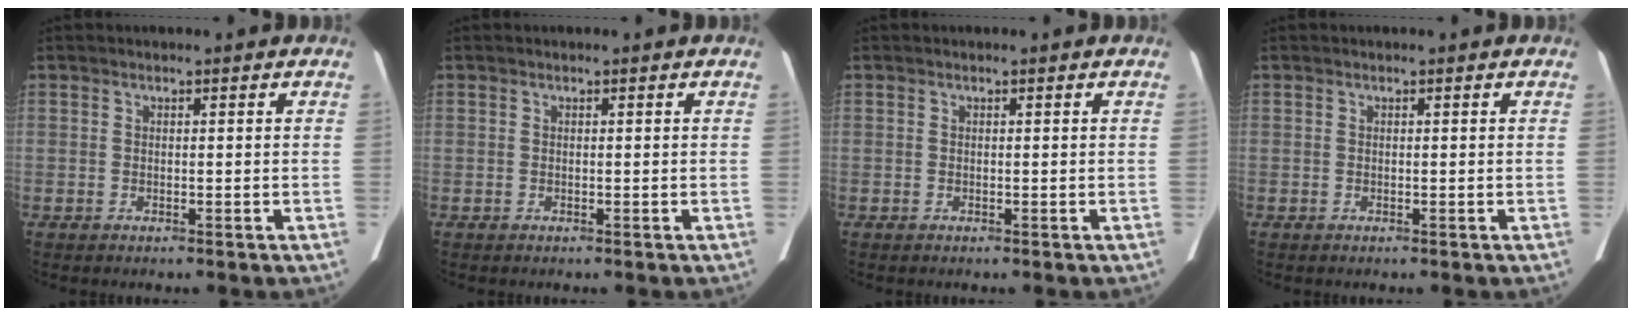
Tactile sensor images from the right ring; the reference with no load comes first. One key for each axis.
{"total": 0.0}
{"total": 0.0}
{"total": 0.0}